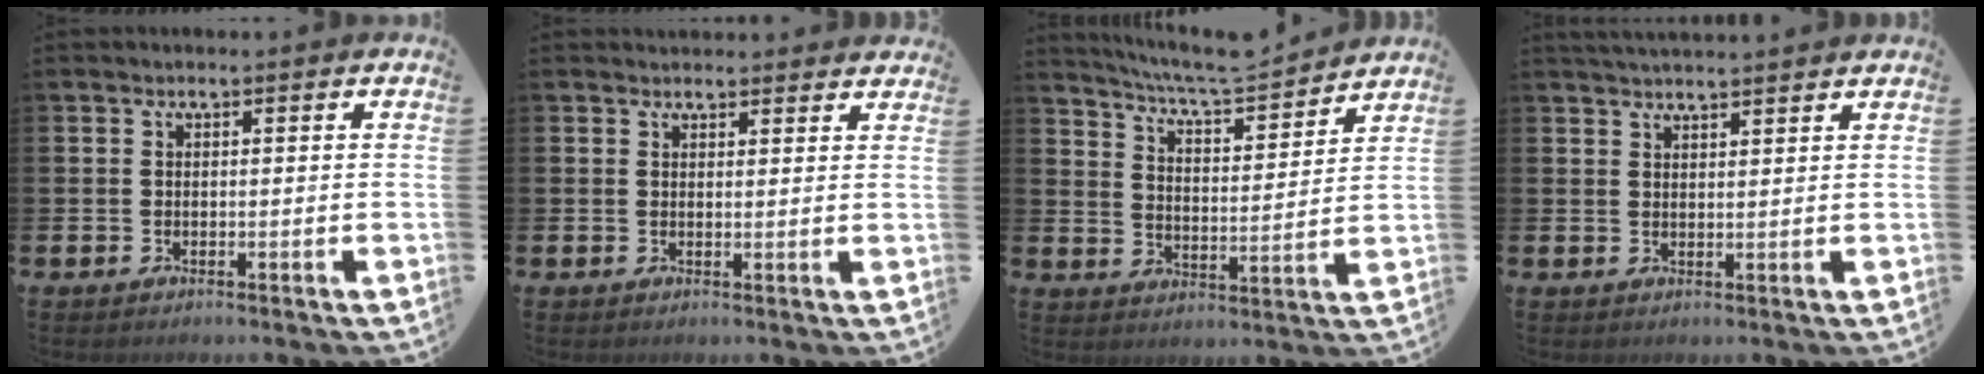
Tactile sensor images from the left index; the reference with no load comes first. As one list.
[{"total": 2.0, "force": [2.0, 0.4, -0.2], "torque": [0.014, -0.011, 0.034]}, {"total": 6.8, "force": [6.6, 0.4, 1.6], "torque": [-0.059, -0.051, 0.114]}, {"total": 2.8, "force": [2.8, -0.1, 0.1], "torque": [-0.002, -0.014, 0.049]}]